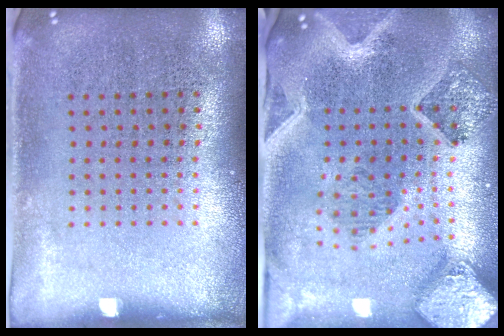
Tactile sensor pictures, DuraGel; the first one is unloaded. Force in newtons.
{"total": 3.0, "press": 2.6, "slide": 1.5}